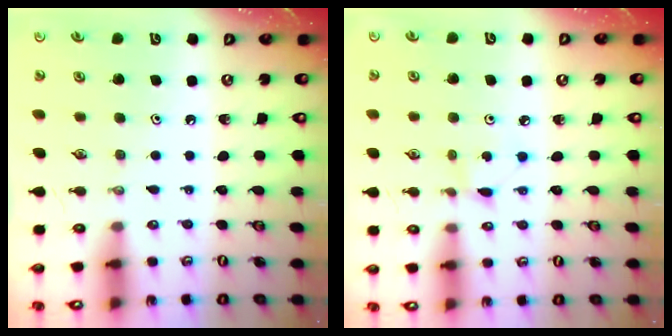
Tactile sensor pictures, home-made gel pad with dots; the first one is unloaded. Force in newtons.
{"total": 3.0, "press": 3.0, "slide": 0.3}